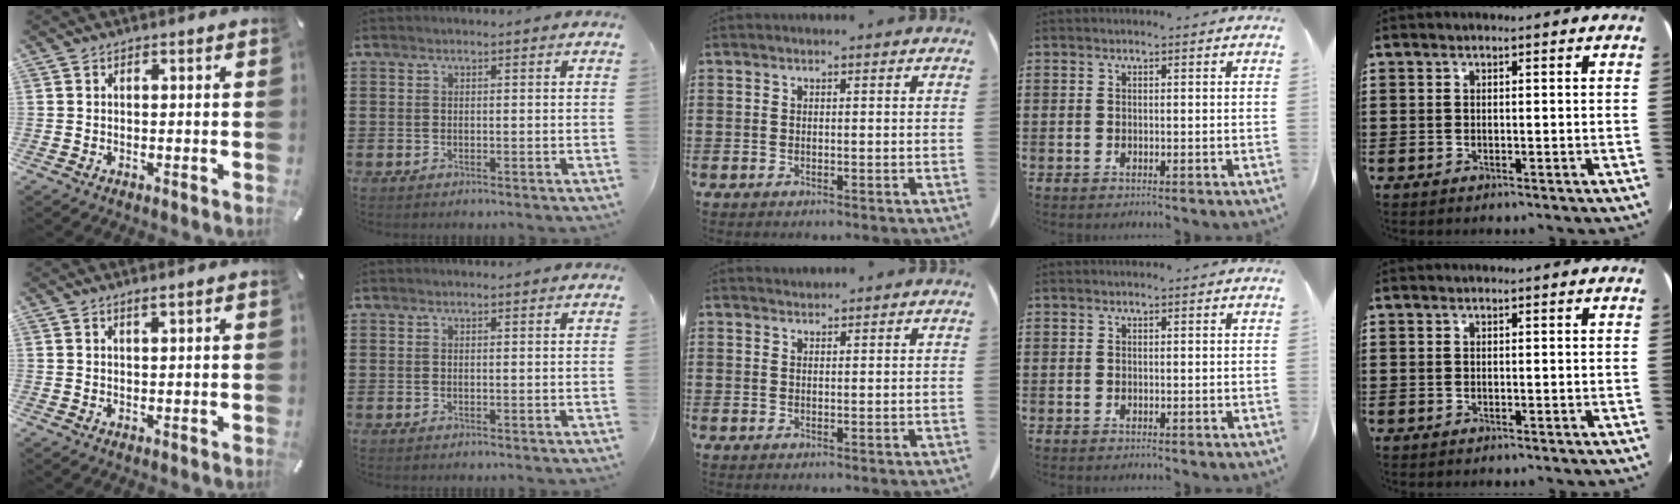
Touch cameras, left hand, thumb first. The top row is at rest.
{"thumb": {"total": 1.1, "force": [0.7, -0.1, 0.8], "torque": [-0.016, -0.001, 0.013]}, "middle": {"total": 1.0, "force": [0.9, 0.2, 0.1], "torque": [-0.004, 0.000, 0.019]}}